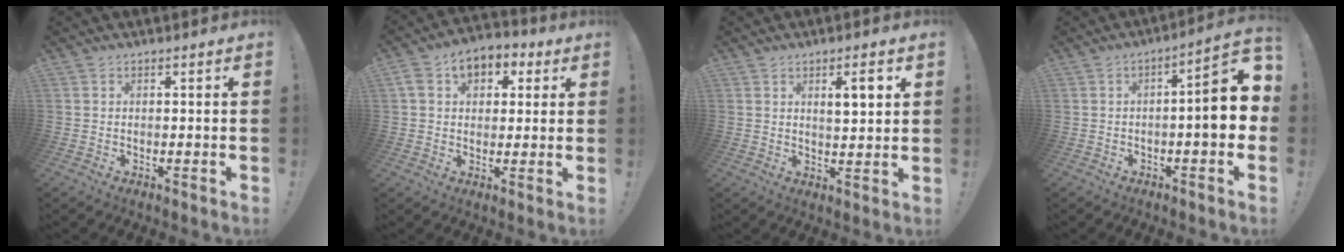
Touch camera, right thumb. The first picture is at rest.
{"total": 9.3, "force": [3.4, 6.7, 5.4], "torque": [-0.086, 0.001, 0.066]}
{"total": 5.4, "force": [2.3, 1.5, 4.7], "torque": [-0.064, -0.012, 0.031]}
{"total": 10.6, "force": [-0.3, 2.0, 10.4], "torque": [-0.138, -0.007, -0.011]}